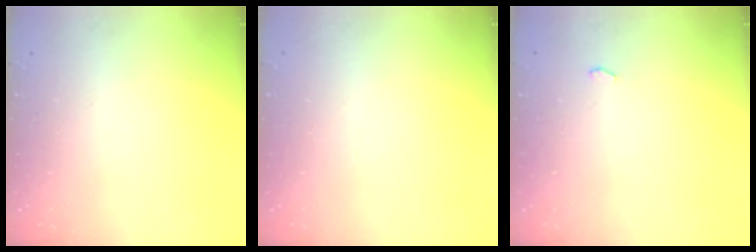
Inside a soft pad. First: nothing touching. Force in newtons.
{"total": 0.0}
{"total": 2.6, "press": 2.0, "slide": 1.7}